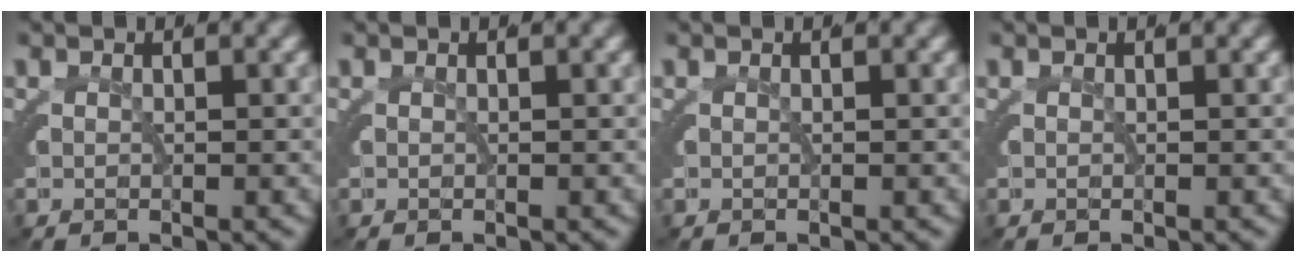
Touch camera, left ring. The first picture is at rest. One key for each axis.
{"total": 0.0}
{"total": 0.0}
{"total": 0.0}